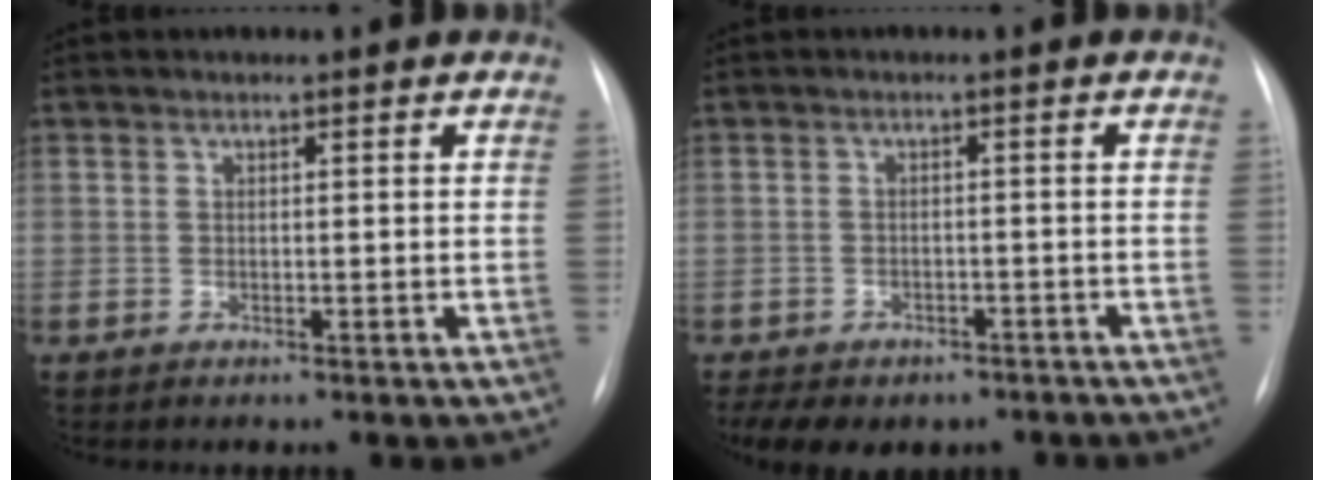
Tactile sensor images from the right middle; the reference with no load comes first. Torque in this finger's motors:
{"motor_torque": [1.08, -1.06, 0.15, 0.05]}